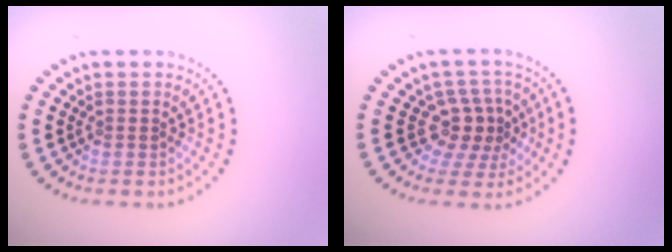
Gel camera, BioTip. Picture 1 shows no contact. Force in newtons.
{"total": 3.0, "press": 2.2, "slide": 2.1}